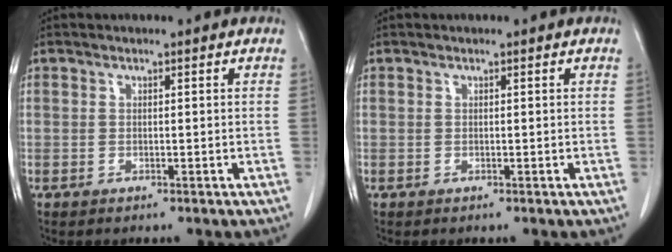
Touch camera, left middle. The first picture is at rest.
{"total": 0.0}